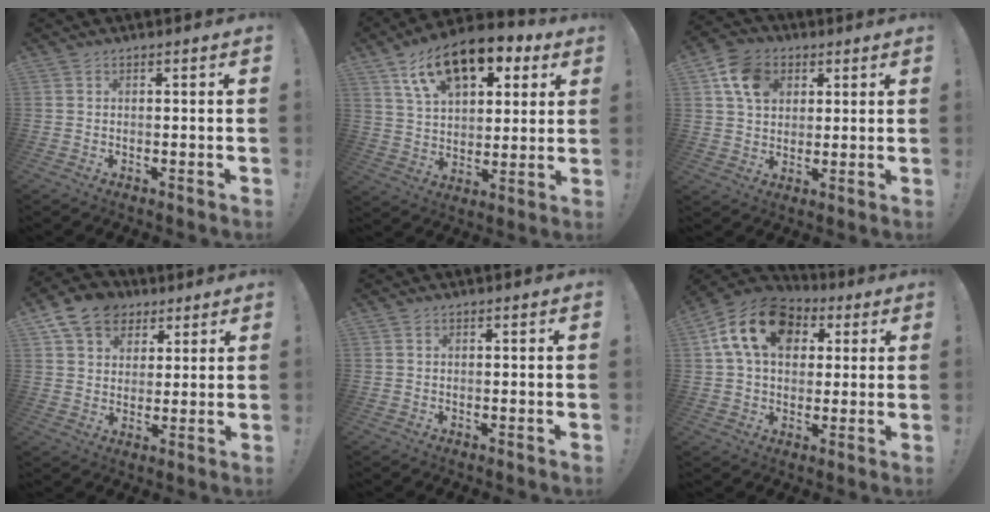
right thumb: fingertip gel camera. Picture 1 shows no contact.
{"total": 17.2, "force": [9.7, 9.5, 10.4], "torque": [-0.169, -0.048, 0.174]}
{"total": 11.7, "force": [4.7, 9.0, 5.8], "torque": [-0.091, -0.005, 0.094]}
{"total": 12.2, "force": [6.6, 9.3, 4.5], "torque": [-0.065, -0.034, 0.131]}
{"total": 0.0}
{"total": 17.2, "force": [6.1, 12.0, 10.6], "torque": [-0.167, -0.004, 0.115]}